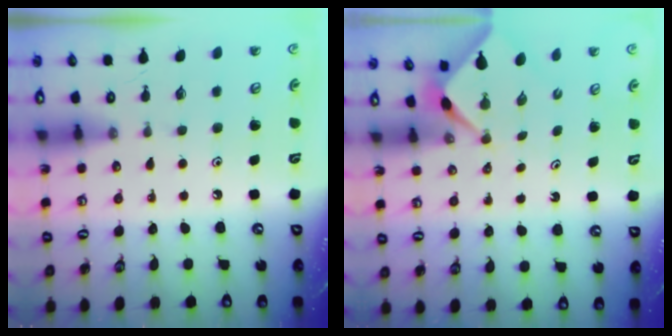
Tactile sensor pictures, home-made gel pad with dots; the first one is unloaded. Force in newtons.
{"total": 2.2, "press": 2.2, "slide": 0.2}